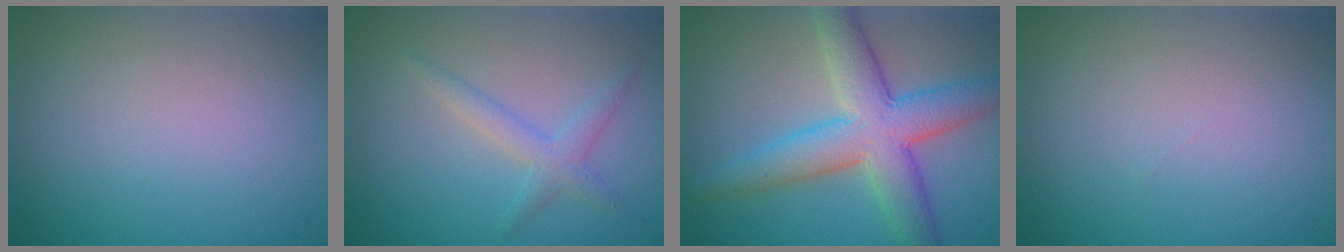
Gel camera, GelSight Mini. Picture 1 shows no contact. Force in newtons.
{"total": 2.0, "press": 2.0, "slide": 0.1}
{"total": 7.6, "press": 7.6, "slide": 0.1}
{"total": 0.0}